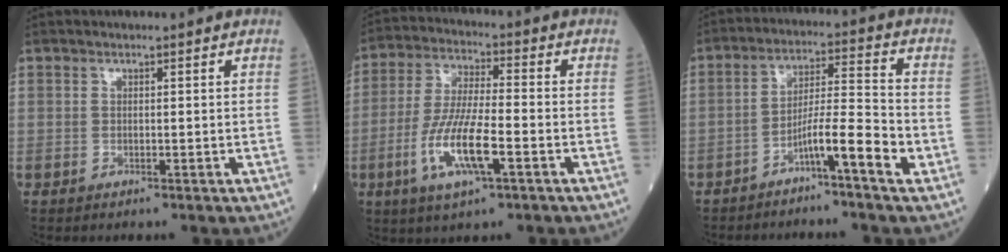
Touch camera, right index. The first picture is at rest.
{"total": 10.9, "force": [-3.8, 1.8, 10.1], "torque": [-0.205, -0.011, -0.071]}
{"total": 7.0, "force": [-4.0, -0.6, 5.8], "torque": [-0.094, 0.014, -0.070]}